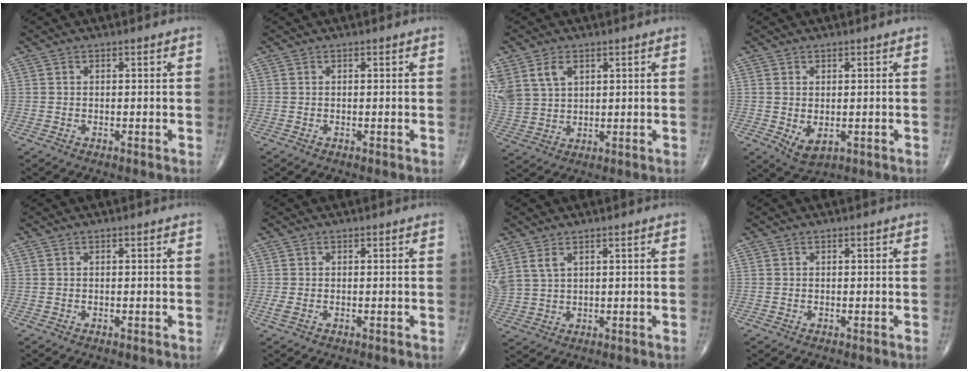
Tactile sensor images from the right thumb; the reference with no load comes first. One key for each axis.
{"total": 0.0}
{"total": 11.3, "fx": 5.0, "fy": 7.8, "fz": 6.5, "tx": -0.148, "ty": -0.002, "tz": 0.112}
{"total": 4.0, "fx": -0.6, "fy": 2.4, "fz": 3.1, "tx": -0.048, "ty": -0.008, "tz": 0.003}
{"total": 0.0}
{"total": 1.2, "fx": -0.4, "fy": 0.5, "fz": 1.0, "tx": -0.032, "ty": -0.002, "tz": -0.008}
{"total": 6.1, "fx": 3.1, "fy": 3.4, "fz": 3.9, "tx": -0.094, "ty": -0.002, "tz": 0.077}
{"total": 0.0}